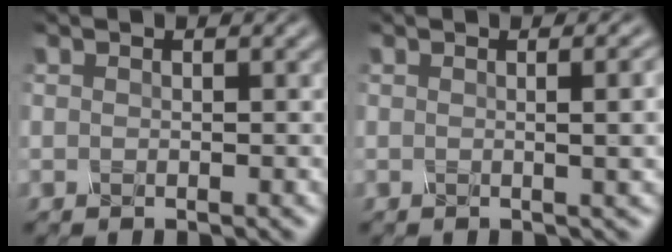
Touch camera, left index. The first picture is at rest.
{"total": 5.1, "force": [0.3, 2.1, 4.6], "torque": [-0.026, 0.015, 0.001]}